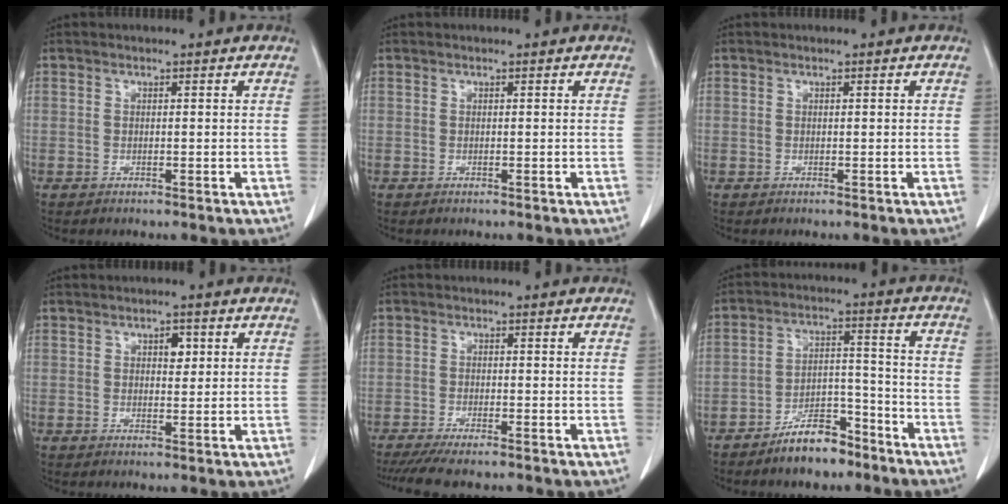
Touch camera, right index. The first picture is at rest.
{"total": 0.0}
{"total": 0.0}
{"total": 2.1, "force": [0.8, 1.2, 1.6], "torque": [-0.021, 0.000, 0.012]}
{"total": 7.4, "force": [-6.2, 0.8, 4.0], "torque": [-0.055, -0.015, -0.100]}
{"total": 8.2, "force": [-6.3, 3.4, 3.9], "torque": [-0.063, 0.019, -0.110]}